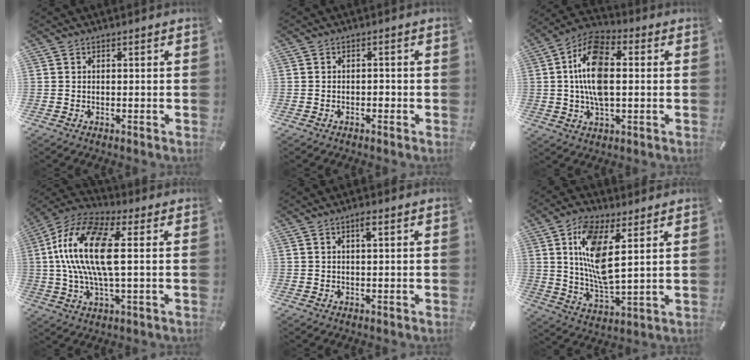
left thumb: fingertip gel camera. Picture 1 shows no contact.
{"total": 1.1, "force": [-0.5, 0.7, 0.7], "torque": [-0.015, 0.003, -0.011]}
{"total": 12.9, "force": [0.8, 6.9, 10.8], "torque": [-0.234, -0.003, 0.010]}
{"total": 17.8, "force": [2.1, 7.3, 16.1], "torque": [-0.340, -0.007, 0.031]}
{"total": 2.1, "force": [0.7, 0.5, 1.9], "torque": [-0.039, 0.004, 0.011]}
{"total": 12.6, "force": [4.9, 5.0, 10.4], "torque": [-0.221, -0.016, 0.084]}